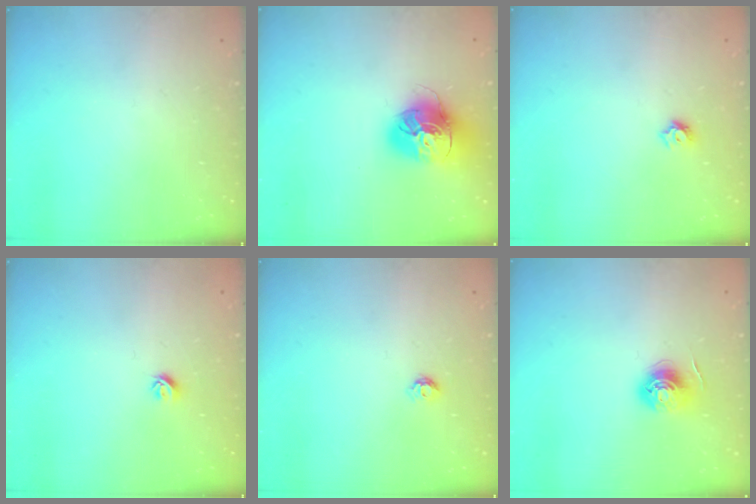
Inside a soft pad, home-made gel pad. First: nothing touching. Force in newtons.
{"total": 16.8, "press": 16.7, "slide": 1.9}
{"total": 4.8, "press": 4.8, "slide": 0.6}
{"total": 4.9, "press": 4.8, "slide": 0.9}
{"total": 3.9, "press": 3.9, "slide": 0.5}
{"total": 6.1, "press": 6.1, "slide": 0.5}